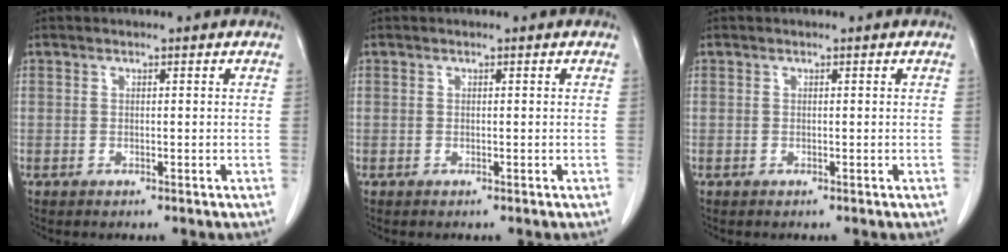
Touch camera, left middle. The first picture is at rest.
{"total": 0.0}
{"total": 0.0}